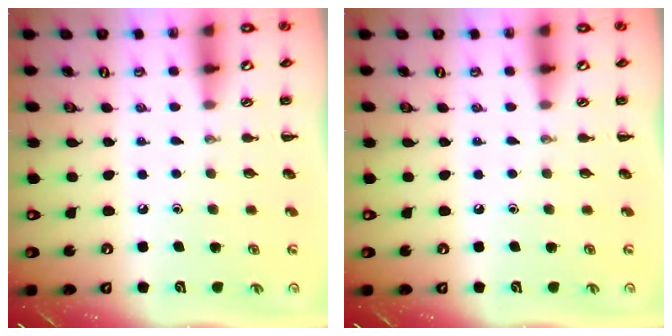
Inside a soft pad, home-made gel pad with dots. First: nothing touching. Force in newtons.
{"total": 0.0}